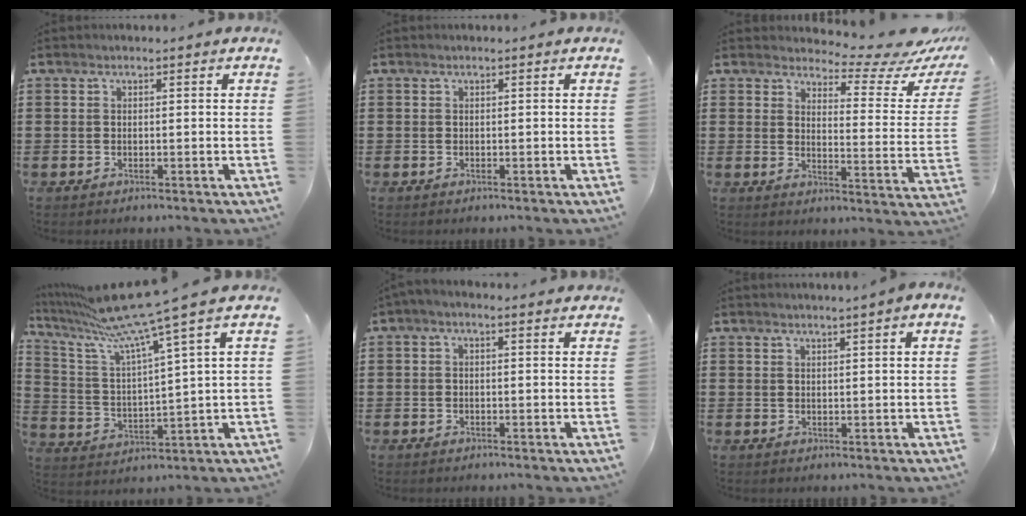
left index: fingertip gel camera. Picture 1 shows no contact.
{"total": 0.0}
{"total": 5.5, "force": [4.9, 1.0, 2.2], "torque": [-0.045, -0.041, 0.079]}
{"total": 11.4, "force": [8.4, -0.6, 7.8], "torque": [-0.186, -0.043, 0.135]}
{"total": 0.9, "force": [-0.7, 0.2, 0.6], "torque": [-0.011, -0.001, -0.012]}
{"total": 1.2, "force": [0.9, -0.4, 0.7], "torque": [-0.013, -0.003, 0.018]}